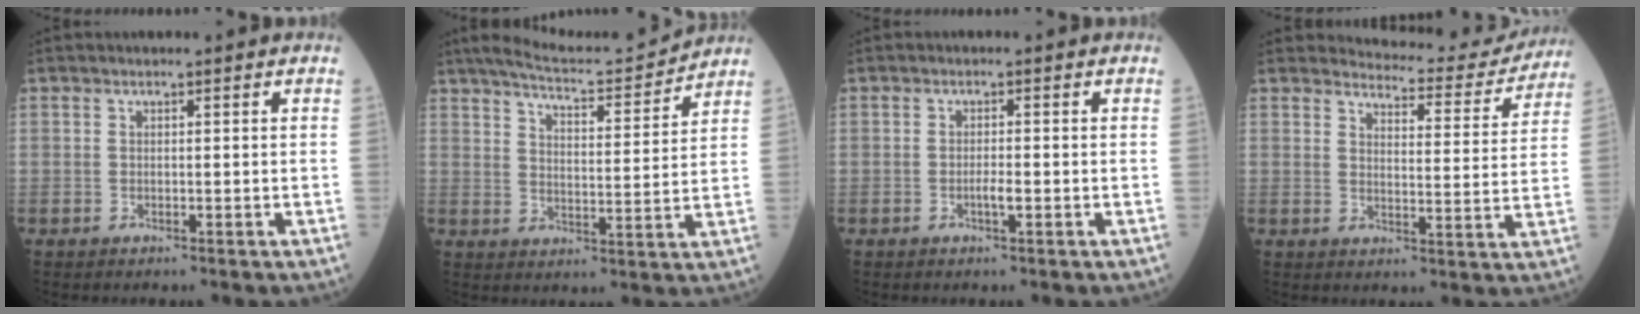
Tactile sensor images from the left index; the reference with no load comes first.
{"total": 11.7, "force": [11.1, 0.2, 3.5], "torque": [-0.061, 0.003, 0.163]}
{"total": 1.5, "force": [-0.8, 0.1, 1.3], "torque": [-0.025, -0.003, -0.015]}
{"total": 11.1, "force": [11.0, 1.7, 0.3], "torque": [0.007, -0.037, 0.119]}